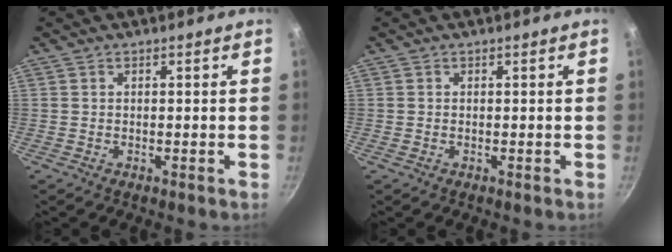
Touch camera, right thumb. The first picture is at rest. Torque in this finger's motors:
{"motor_torque": [-0.05, -0.25, 0.19, 0.07, -0.02]}